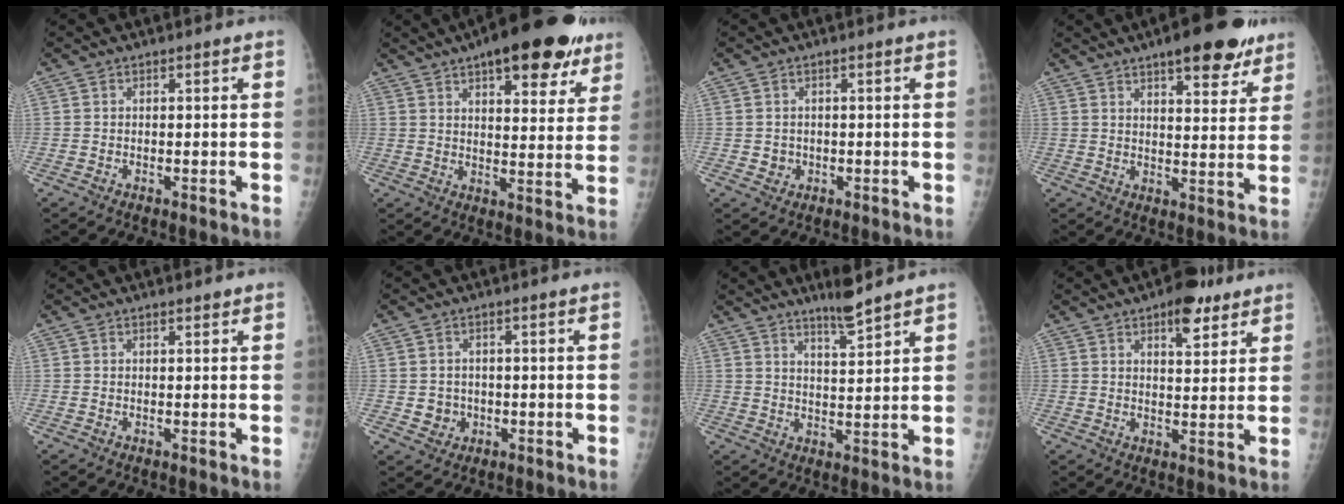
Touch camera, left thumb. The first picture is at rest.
{"total": 18.9, "force": [11.2, 7.3, 13.3], "torque": [-0.150, -0.025, 0.156]}
{"total": 1.9, "force": [-0.5, 1.8, 0.2], "torque": [0.009, 0.004, -0.004]}
{"total": 13.1, "force": [8.4, 4.5, 9.0], "torque": [-0.087, -0.034, 0.115]}
{"total": 0.7, "force": [0.5, 0.2, 0.5], "torque": [-0.006, -0.001, 0.007]}
{"total": 3.4, "force": [-0.9, 3.2, 0.6], "torque": [0.012, 0.004, -0.007]}
{"total": 5.4, "force": [4.5, 0.2, 3.0], "torque": [-0.045, -0.038, 0.078]}
{"total": 7.7, "force": [4.6, 3.3, 5.2], "torque": [-0.051, -0.021, 0.061]}